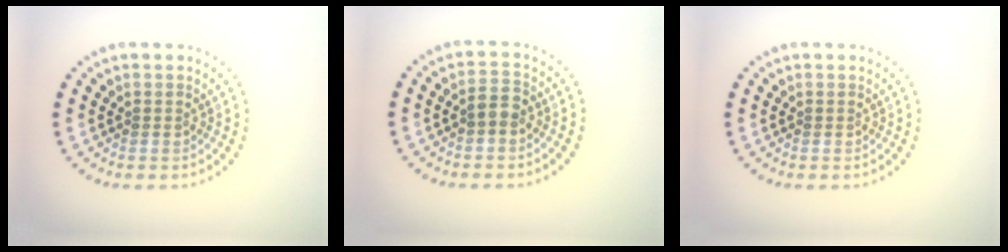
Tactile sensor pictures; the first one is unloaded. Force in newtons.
{"total": 1.7, "press": 1.7, "slide": 0.3}
{"total": 0.0}